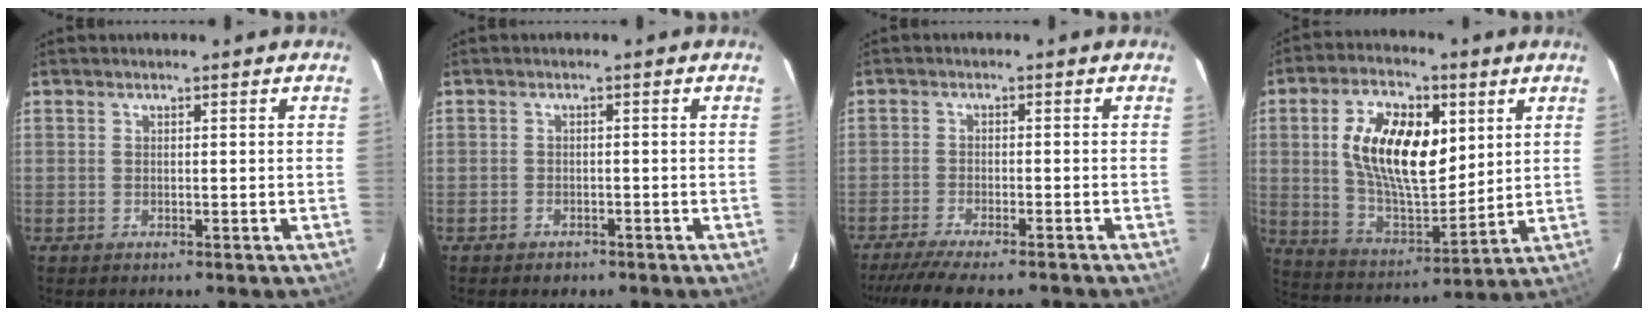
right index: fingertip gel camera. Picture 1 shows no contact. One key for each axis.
{"total": 2.2, "fx": -1.5, "fy": 1.6, "fz": 0.4, "tx": -0.014, "ty": 0.002, "tz": -0.017}
{"total": 10.3, "fx": -9.0, "fy": 1.3, "fz": 4.8, "tx": -0.111, "ty": -0.024, "tz": -0.146}
{"total": 17.7, "fx": 4.5, "fy": 9.0, "fz": 14.6, "tx": -0.267, "ty": 0.012, "tz": 0.091}